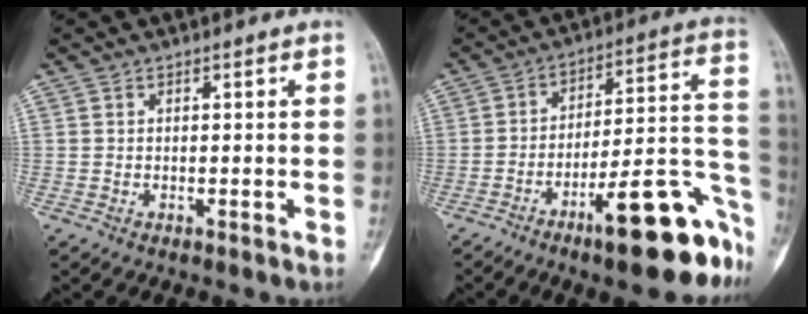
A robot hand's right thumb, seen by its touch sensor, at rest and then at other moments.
{"total": 20.3, "force": [-11.0, 5.4, 16.2], "torque": [-0.167, 0.087, -0.161]}